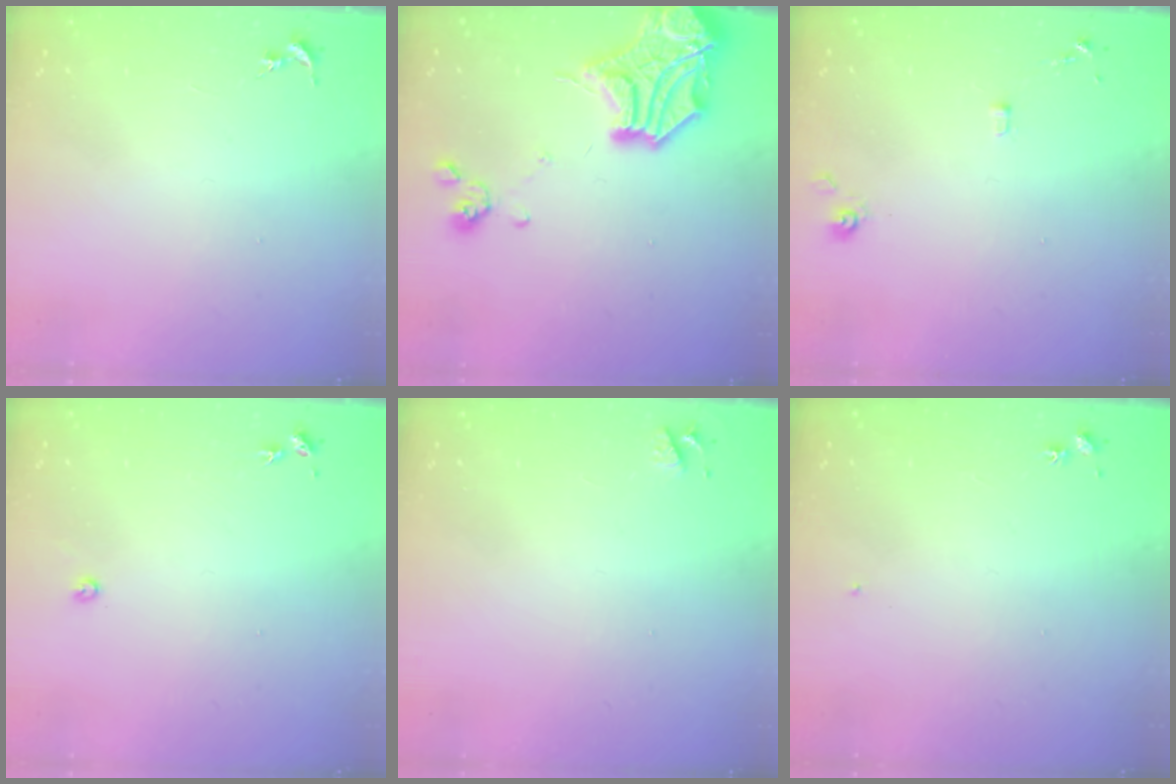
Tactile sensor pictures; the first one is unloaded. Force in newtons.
{"total": 19.9, "press": 19.8, "slide": 2.6}
{"total": 6.5, "press": 6.4, "slide": 0.6}
{"total": 2.4, "press": 2.4, "slide": 0.3}
{"total": 3.6, "press": 3.5, "slide": 0.6}
{"total": 4.4, "press": 4.4, "slide": 0.5}